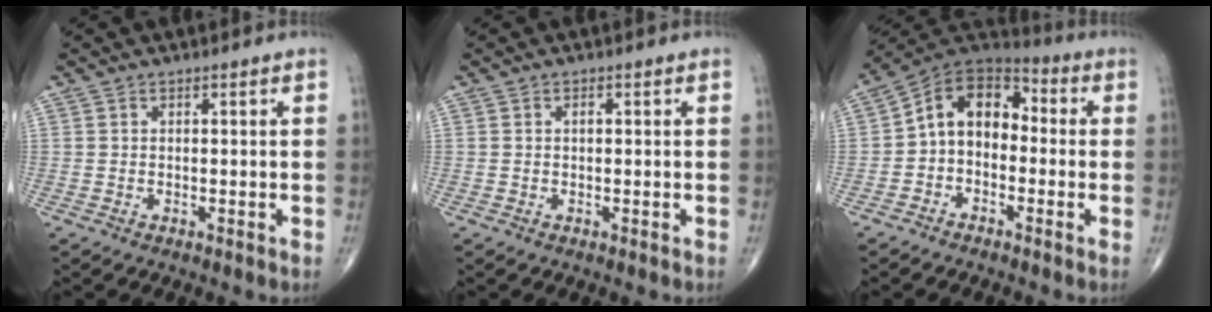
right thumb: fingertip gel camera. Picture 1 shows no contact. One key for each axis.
{"total": 0.8, "fx": 0.1, "fy": 0.5, "fz": 0.7, "tx": -0.011, "ty": 0.001, "tz": -0.001}
{"total": 11.2, "fx": -0.8, "fy": 8.0, "fz": 7.8, "tx": -0.098, "ty": 0.048, "tz": -0.034}